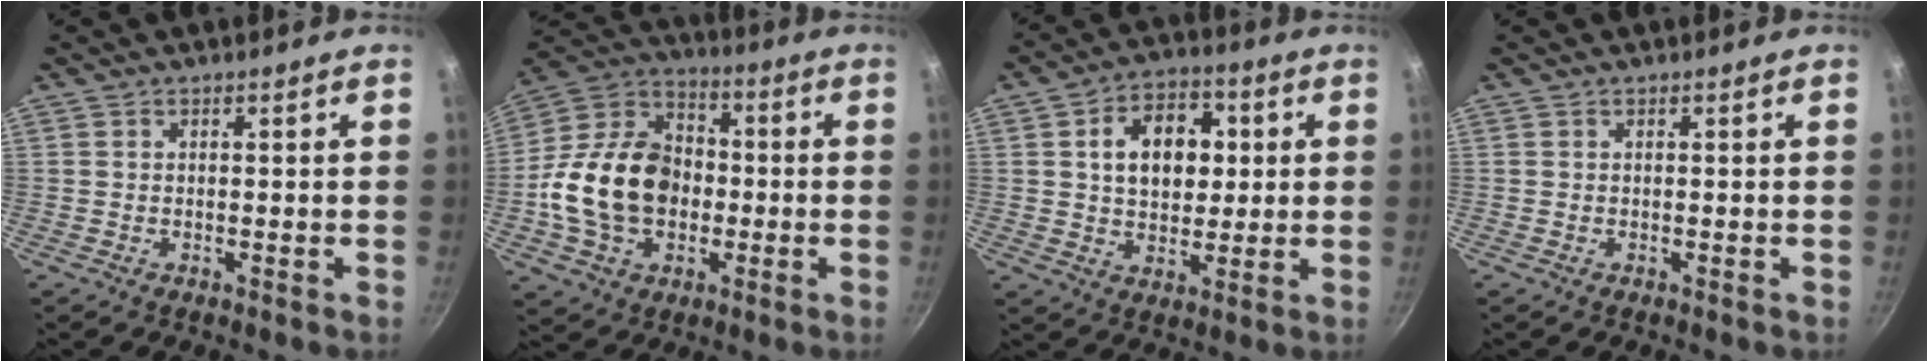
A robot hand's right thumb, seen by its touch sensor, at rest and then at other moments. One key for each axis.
{"total": 19.4, "fx": -2.4, "fy": 14.4, "fz": 12.7, "tx": -0.200, "ty": 0.039, "tz": -0.051}
{"total": 13.0, "fx": 2.5, "fy": 9.1, "fz": 9.0, "tx": -0.101, "ty": 0.008, "tz": 0.033}
{"total": 0.0}